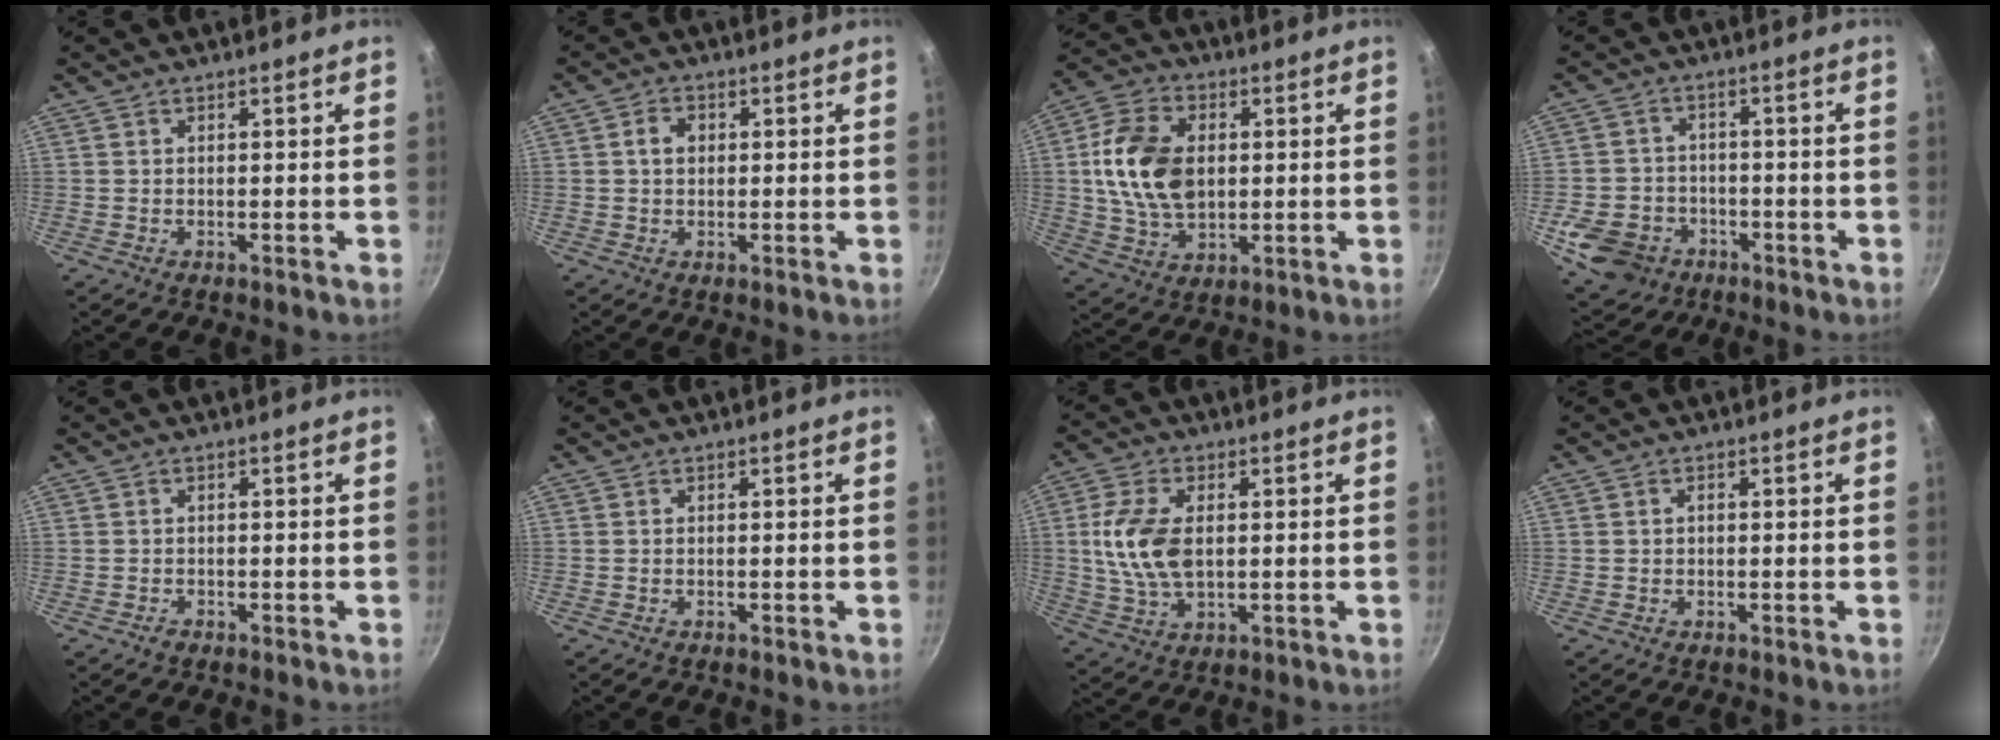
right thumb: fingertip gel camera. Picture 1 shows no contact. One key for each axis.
{"total": 3.1, "fx": 0.4, "fy": 2.4, "fz": 1.9, "tx": -0.018, "ty": 0.006, "tz": 0.004}
{"total": 15.4, "fx": 1.5, "fy": 10.3, "fz": 11.3, "tx": -0.196, "ty": 0.000, "tz": 0.025}
{"total": 10.9, "fx": -4.6, "fy": 8.6, "fz": 4.9, "tx": -0.079, "ty": 0.029, "tz": -0.069}
{"total": 0.9, "fx": -0.6, "fy": 0.5, "fz": 0.3, "tx": -0.008, "ty": 0.004, "tz": -0.010}
{"total": 0.0}
{"total": 11.1, "fx": 0.9, "fy": 6.4, "fz": 9.0, "tx": -0.177, "ty": 0.000, "tz": 0.018}
{"total": 0.8, "fx": 0.0, "fy": 0.6, "fz": 0.6, "tx": -0.009, "ty": 0.005, "tz": 0.000}